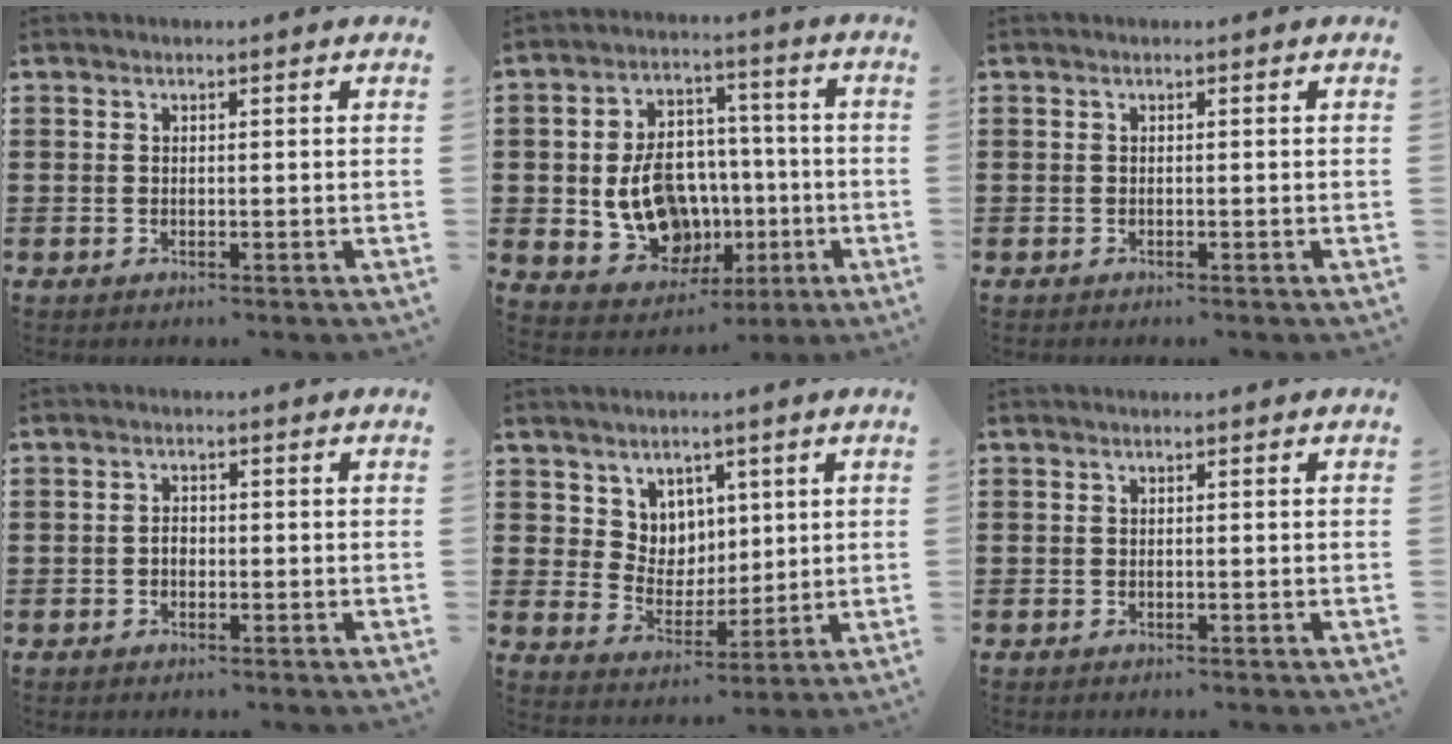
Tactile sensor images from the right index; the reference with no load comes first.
{"total": 9.3, "force": [-0.6, 8.1, 4.5], "torque": [-0.075, 0.007, -0.001]}
{"total": 0.0}
{"total": 1.3, "force": [-0.4, 0.9, 0.9], "torque": [-0.018, 0.002, -0.007]}
{"total": 5.8, "force": [3.7, 4.5, -0.1], "torque": [-0.022, -0.008, 0.068]}
{"total": 0.0}